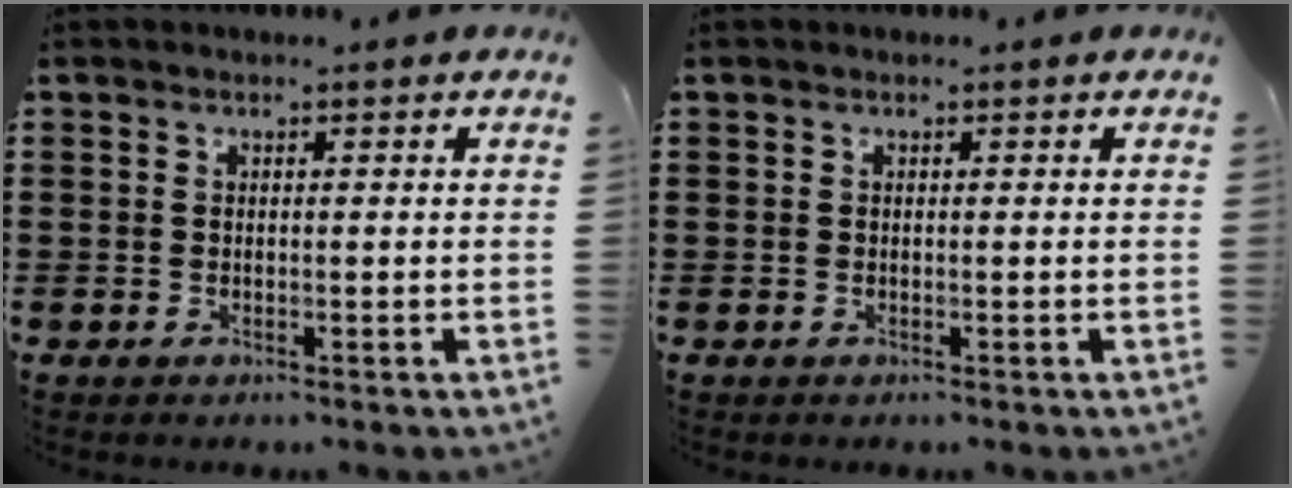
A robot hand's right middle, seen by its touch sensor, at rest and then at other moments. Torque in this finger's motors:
{"motor_torque": [-0.20, -0.11, 0.31, -0.01]}